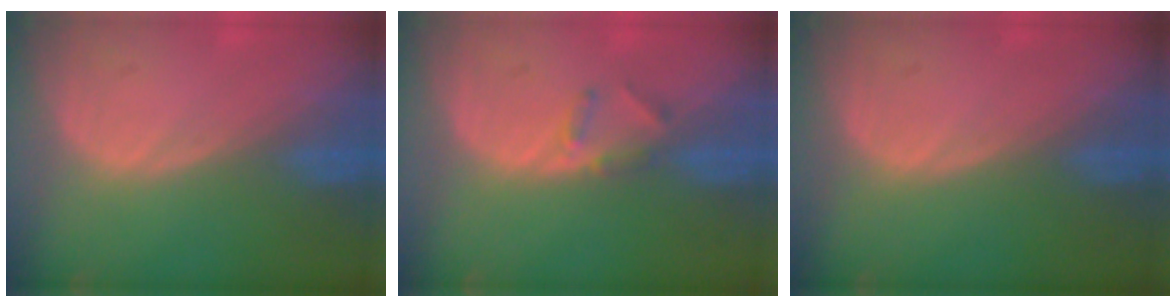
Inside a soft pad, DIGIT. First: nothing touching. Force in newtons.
{"total": 2.3, "press": 2.1, "slide": 0.9}
{"total": 0.0}